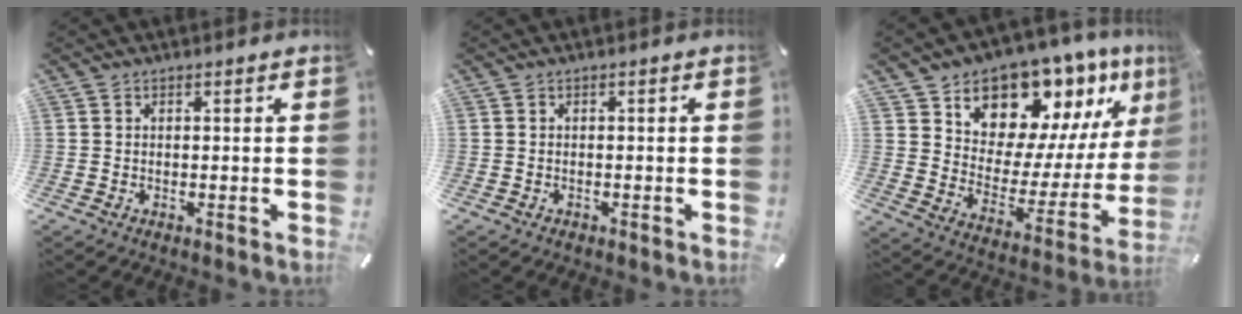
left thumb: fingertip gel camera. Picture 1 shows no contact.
{"total": 0.7, "force": [-0.3, 0.6, 0.2], "torque": [-0.003, 0.004, -0.009]}
{"total": 14.5, "force": [12.0, 7.7, 2.7], "torque": [-0.043, -0.130, 0.211]}